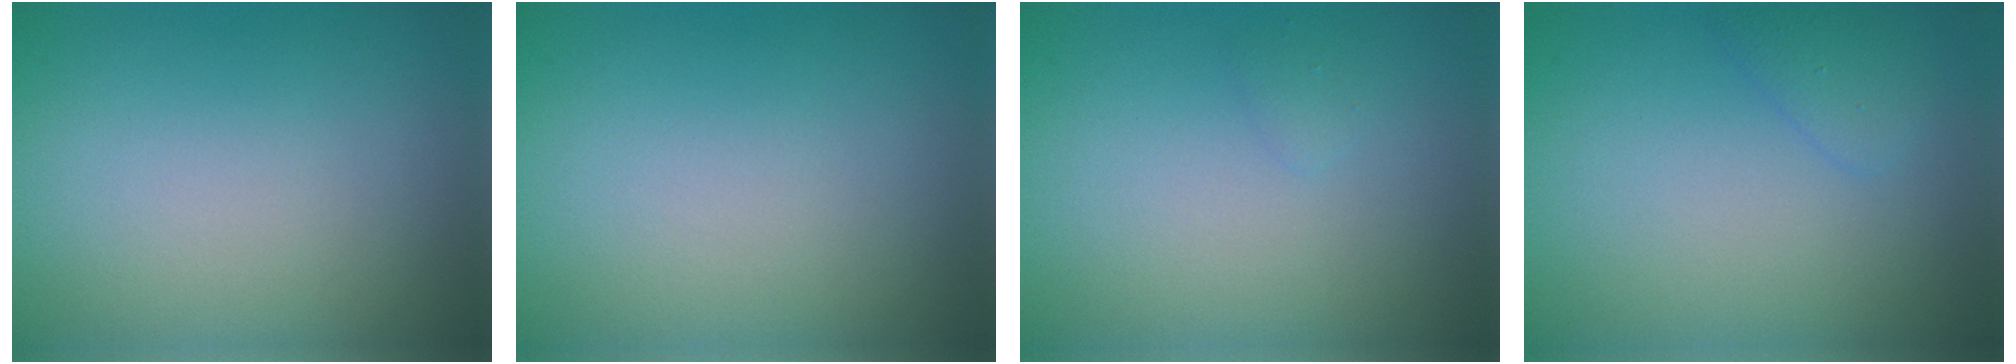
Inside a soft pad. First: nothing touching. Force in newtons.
{"total": 0.0}
{"total": 0.5, "press": 0.5, "slide": 0.1}
{"total": 1.3, "press": 1.3, "slide": 0.0}